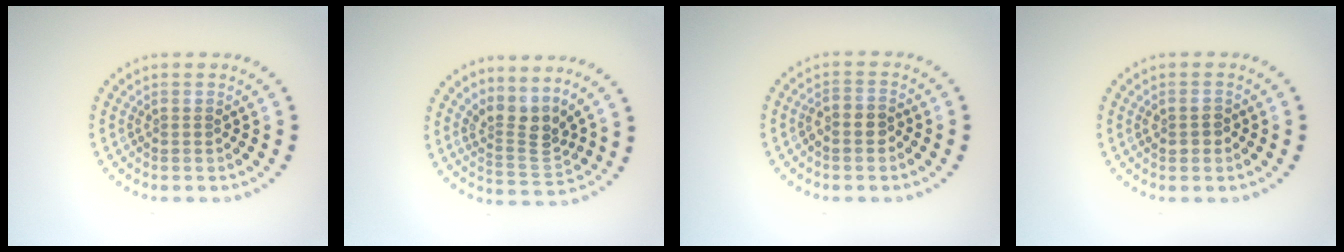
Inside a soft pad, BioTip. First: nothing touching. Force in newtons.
{"total": 3.3, "press": 2.4, "slide": 2.2}
{"total": 1.9, "press": 1.8, "slide": 0.8}
{"total": 1.5, "press": 1.5, "slide": 0.1}